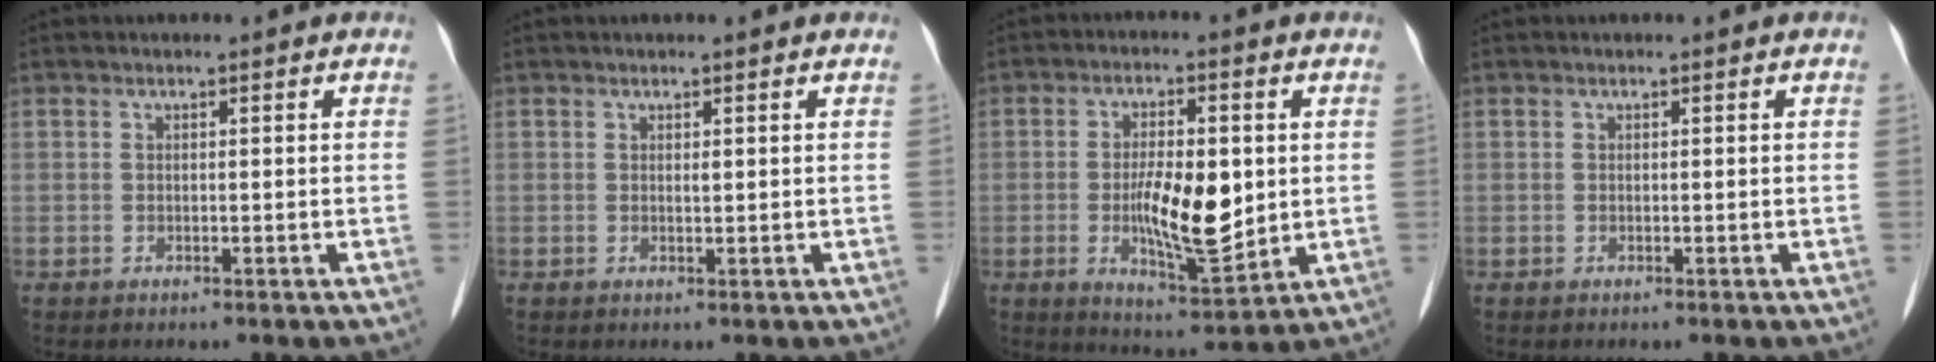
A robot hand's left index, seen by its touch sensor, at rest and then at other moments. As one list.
[{"total": 0.7, "force": [0.4, 0.2, 0.5], "torque": [-0.012, 0.004, 0.007]}, {"total": 10.2, "force": [-0.2, 3.4, 9.6], "torque": [-0.172, -0.009, 0.001]}, {"total": 0.0}]